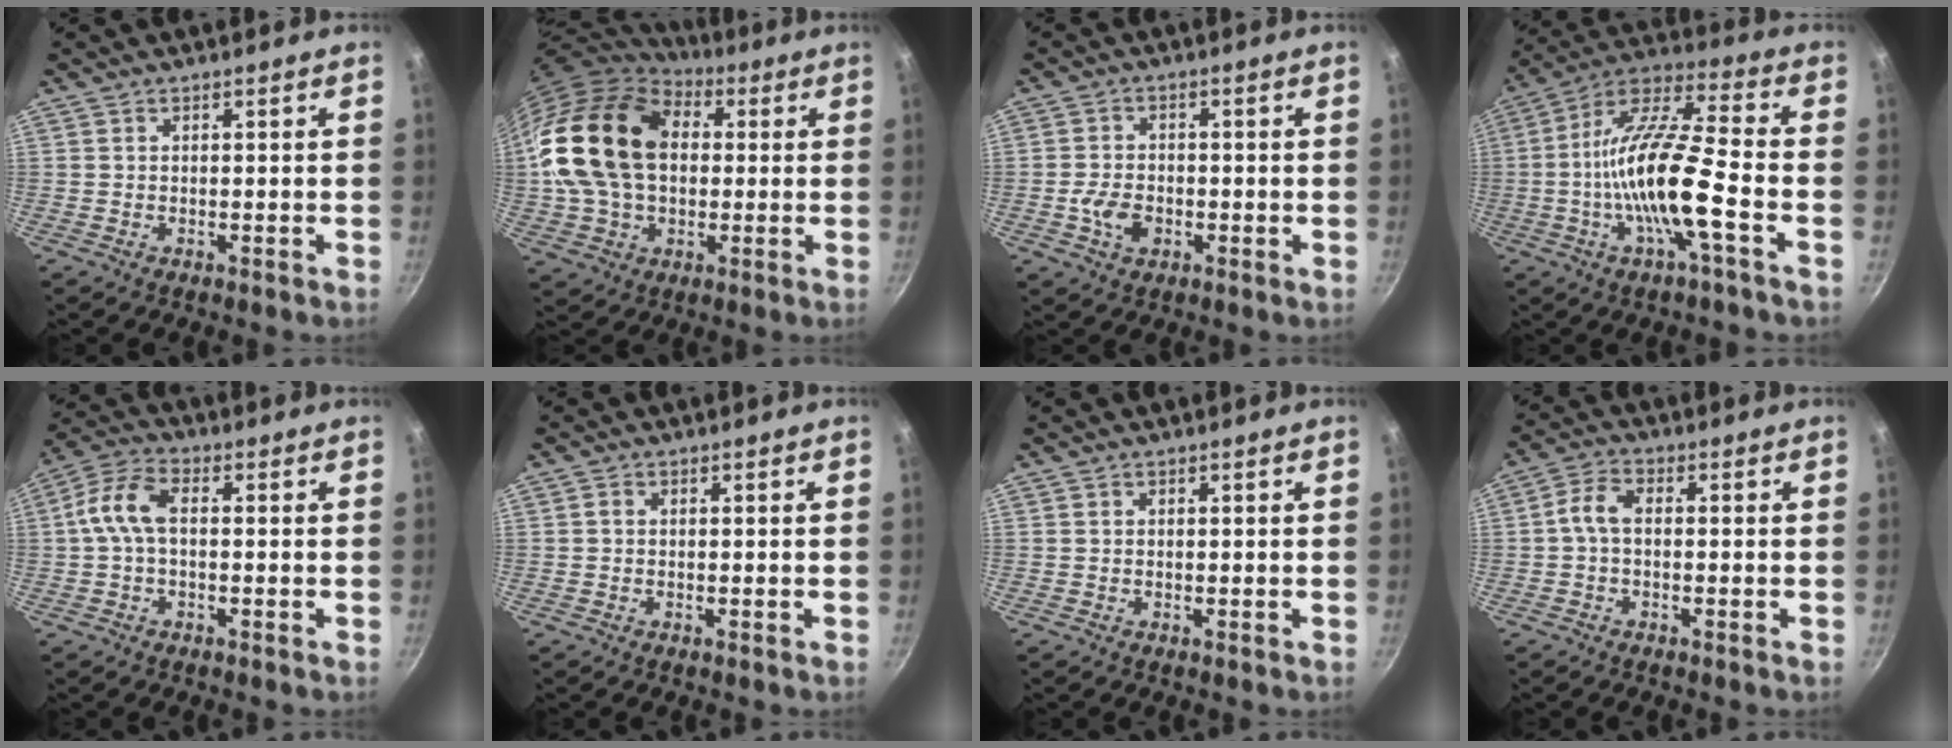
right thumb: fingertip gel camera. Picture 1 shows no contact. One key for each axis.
{"total": 21.9, "fx": 2.4, "fy": 15.4, "fz": 15.3, "tx": -0.280, "ty": 0.030, "tz": 0.038}
{"total": 5.1, "fx": -1.6, "fy": 3.5, "fz": 3.4, "tx": -0.061, "ty": 0.011, "tz": -0.031}
{"total": 17.0, "fx": -4.3, "fy": 3.2, "fz": 16.1, "tx": -0.300, "ty": 0.038, "tz": -0.094}
{"total": 7.6, "fx": 0.1, "fy": 4.2, "fz": 6.3, "tx": -0.135, "ty": 0.031, "tz": -0.011}
{"total": 0.5, "fx": 0.0, "fy": 0.3, "fz": 0.4, "tx": -0.009, "ty": 0.003, "tz": -0.001}
{"total": 0.0}
{"total": 4.2, "fx": -0.5, "fy": 2.4, "fz": 3.5, "tx": -0.076, "ty": 0.022, "tz": -0.020}